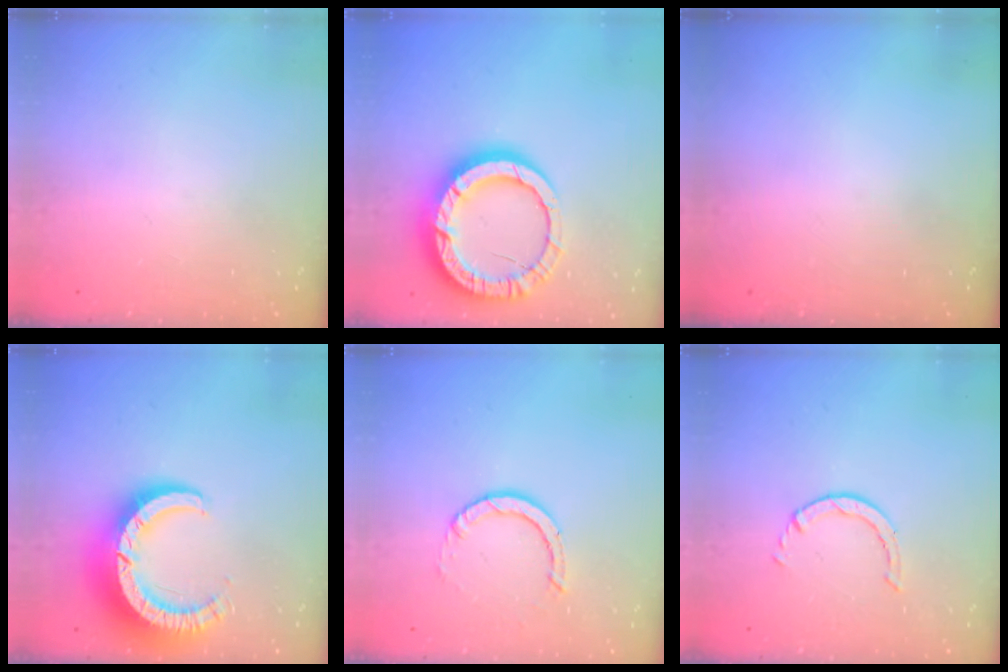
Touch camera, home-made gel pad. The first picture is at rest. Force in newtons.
{"total": 18.6, "press": 18.5, "slide": 1.6}
{"total": 0.0}
{"total": 13.2, "press": 13.2, "slide": 1.3}
{"total": 2.9, "press": 2.9, "slide": 0.2}
{"total": 0.8, "press": 0.7, "slide": 0.1}